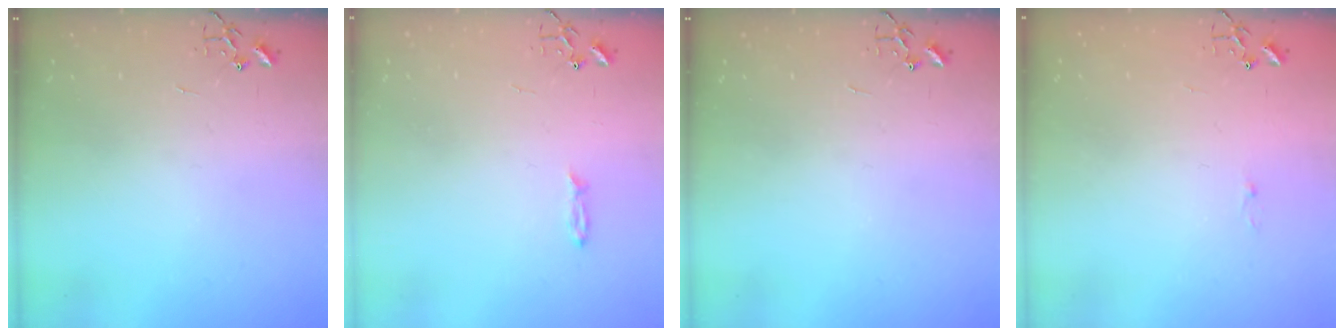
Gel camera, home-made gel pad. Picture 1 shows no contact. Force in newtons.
{"total": 2.7, "press": 2.7, "slide": 0.4}
{"total": 0.0}
{"total": 2.6, "press": 2.6, "slide": 0.4}